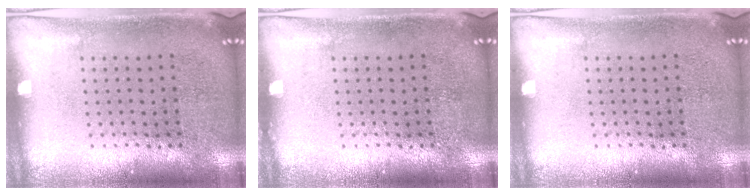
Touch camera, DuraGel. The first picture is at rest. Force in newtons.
{"total": 0.0}
{"total": 0.0}